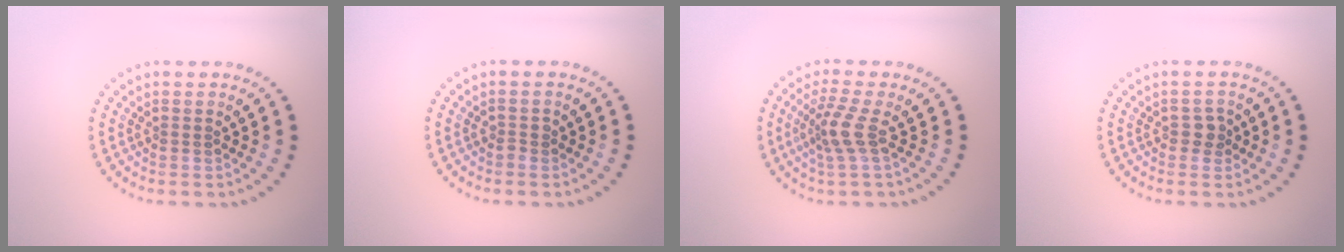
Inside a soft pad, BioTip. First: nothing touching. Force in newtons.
{"total": 0.5, "press": 0.5, "slide": 0.1}
{"total": 2.8, "press": 2.1, "slide": 1.9}
{"total": 1.2, "press": 1.2, "slide": 0.3}